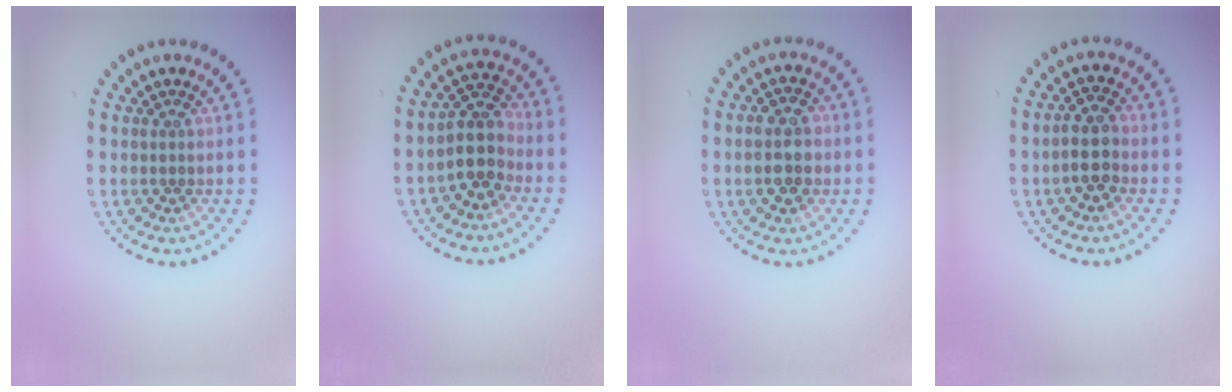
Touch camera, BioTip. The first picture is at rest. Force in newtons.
{"total": 3.4, "press": 2.9, "slide": 1.6}
{"total": 2.9, "press": 2.9, "slide": 0.4}
{"total": 2.7, "press": 2.5, "slide": 1.1}